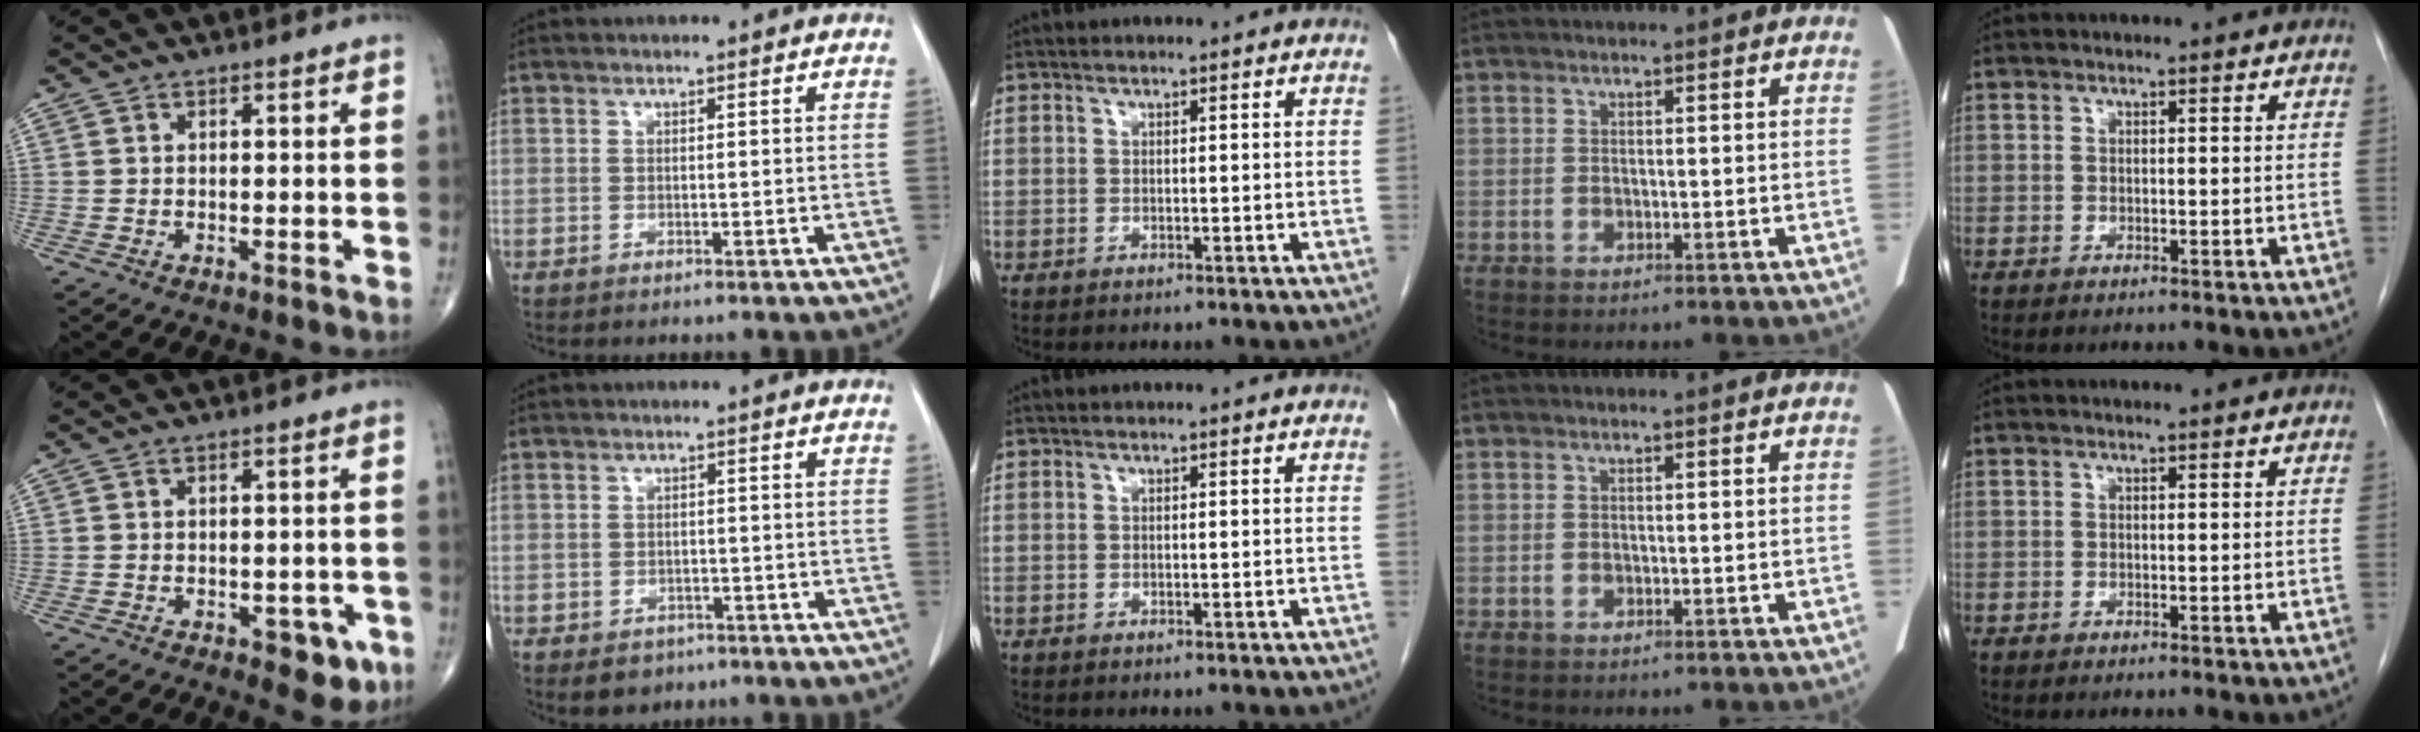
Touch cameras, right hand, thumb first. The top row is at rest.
{"thumb": {"total": 6.0, "force": [-2.8, 3.2, 4.2], "torque": [-0.029, 0.009, -0.030]}, "index": {"total": 3.5, "force": [-2.0, 2.7, 0.8], "torque": [-0.005, 0.007, -0.021]}}